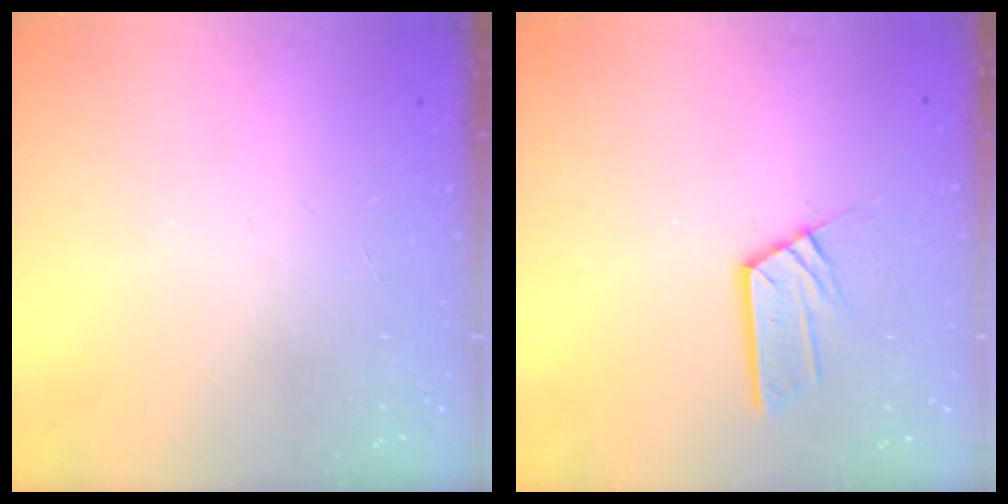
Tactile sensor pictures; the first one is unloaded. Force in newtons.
{"total": 5.6, "press": 5.6, "slide": 0.4}